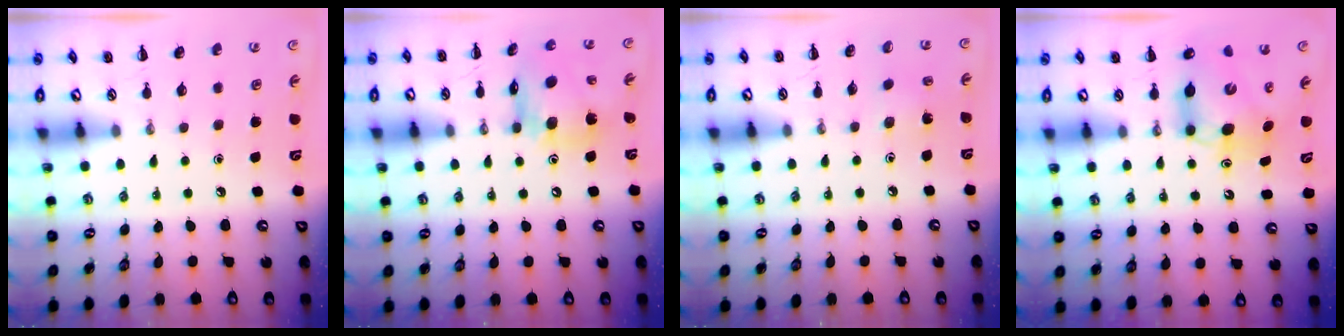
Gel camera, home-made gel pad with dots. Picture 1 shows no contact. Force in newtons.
{"total": 14.4, "press": 14.2, "slide": 2.2}
{"total": 2.6, "press": 2.5, "slide": 0.8}
{"total": 7.5, "press": 7.2, "slide": 1.9}